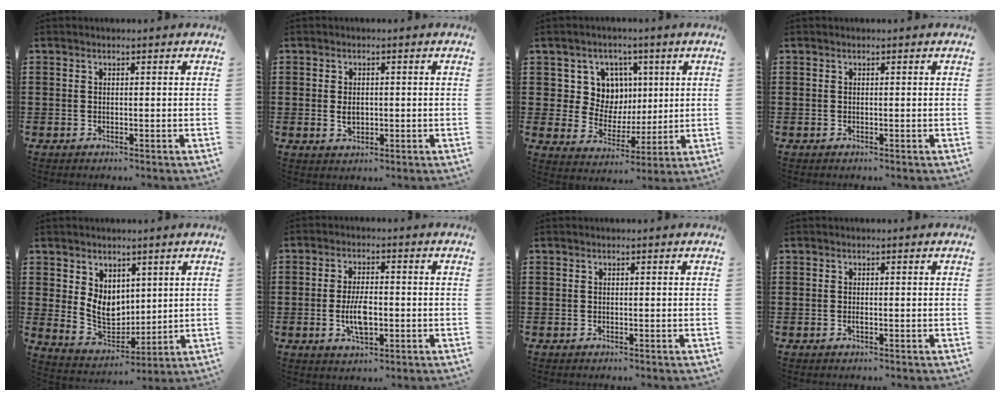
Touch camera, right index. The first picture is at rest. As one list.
[{"total": 2.0, "force": [-0.1, 1.3, 1.5], "torque": [-0.030, 0.005, -0.003]}, {"total": 8.3, "force": [2.3, 7.6, 2.4], "torque": [-0.072, -0.001, 0.044]}, {"total": 0.0}, {"total": 7.2, "force": [2.3, 5.6, 3.8], "torque": [-0.080, 0.000, 0.044]}, {"total": 5.9, "force": [-1.0, 2.5, 5.2], "torque": [-0.097, -0.003, -0.021]}, {"total": 0.0}, {"total": 0.6, "force": [-0.2, 0.2, 0.5], "torque": [-0.012, -0.003, -0.003]}]